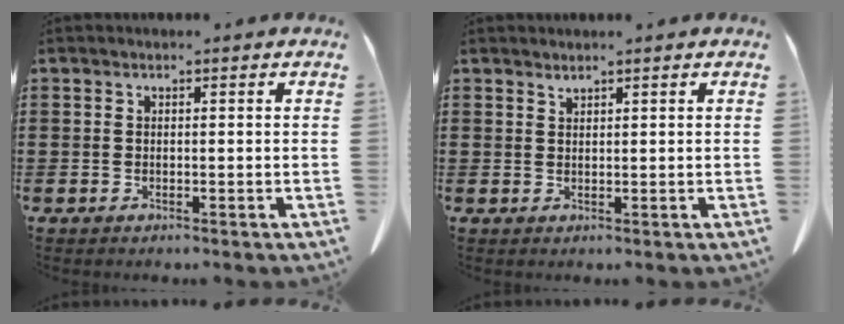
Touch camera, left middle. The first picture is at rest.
{"total": 1.0, "force": [0.9, 0.0, 0.2], "torque": [-0.007, -0.003, 0.019]}